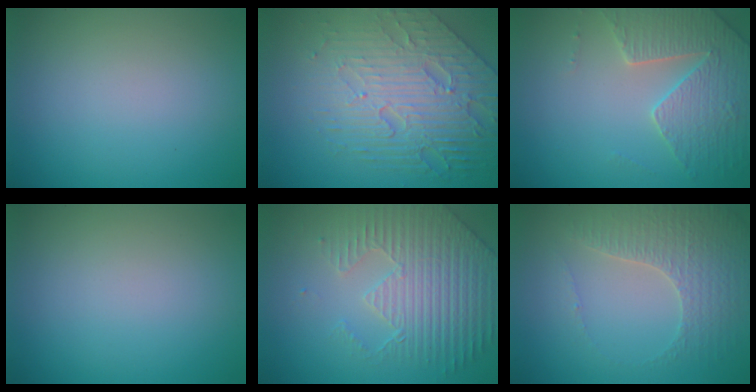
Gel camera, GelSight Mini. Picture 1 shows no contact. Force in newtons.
{"total": 7.6, "press": 5.6, "slide": 5.2}
{"total": 4.3, "press": 4.1, "slide": 1.1}
{"total": 0.0}
{"total": 4.3, "press": 4.2, "slide": 1.1}
{"total": 3.2, "press": 3.1, "slide": 0.8}